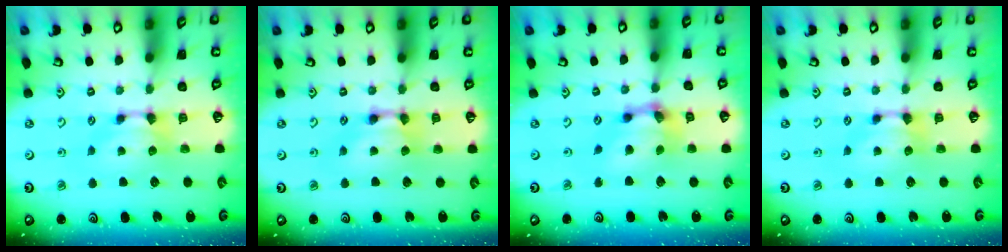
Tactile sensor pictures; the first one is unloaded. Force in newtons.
{"total": 2.0, "press": 2.0, "slide": 0.1}
{"total": 6.1, "press": 5.6, "slide": 2.3}
{"total": 0.0}